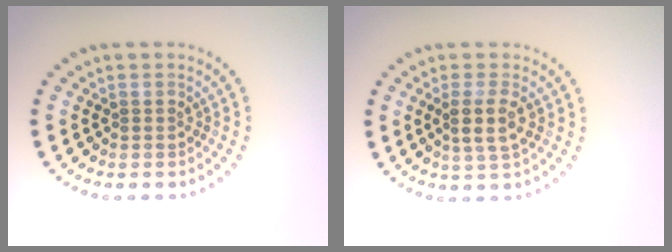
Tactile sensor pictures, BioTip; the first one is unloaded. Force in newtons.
{"total": 2.5, "press": 2.3, "slide": 1.1}